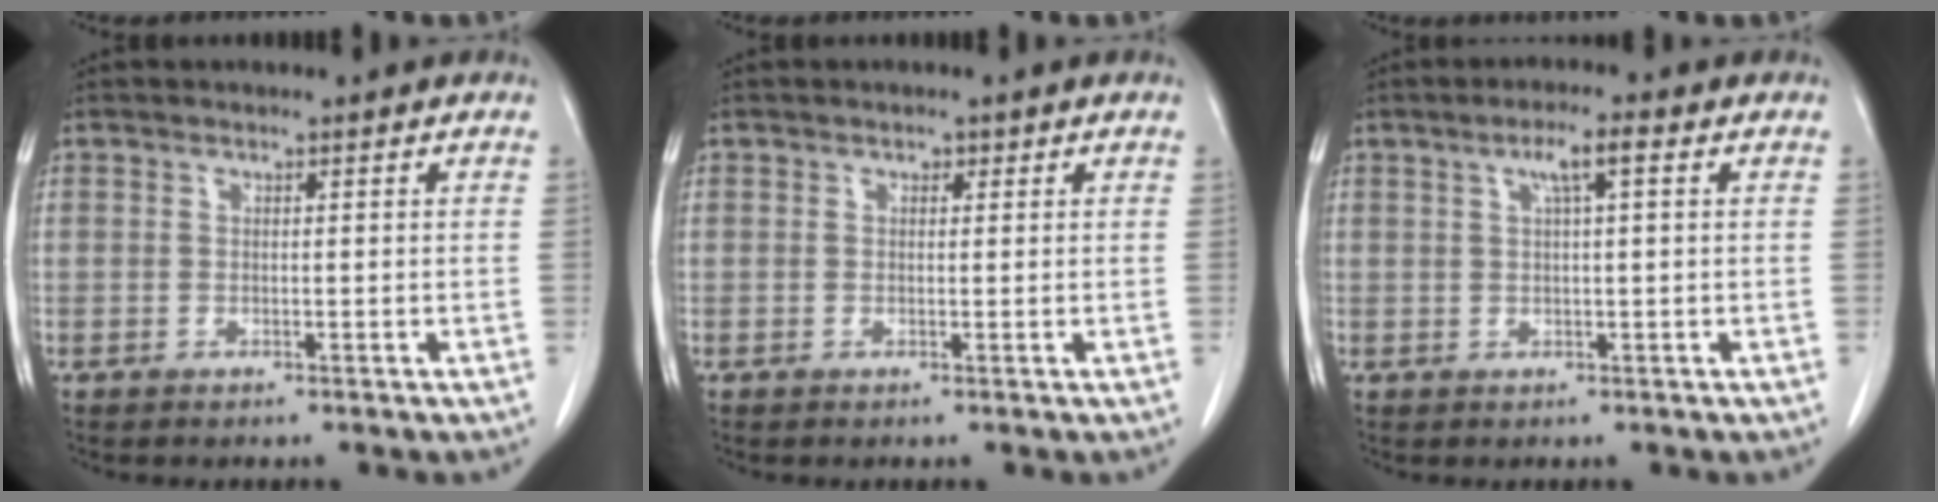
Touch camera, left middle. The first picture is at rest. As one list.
[{"total": 0.6, "force": [0.3, 0.5, 0.2], "torque": [0.000, 0.003, 0.003]}, {"total": 3.3, "force": [1.2, 0.2, 3.1], "torque": [-0.053, 0.009, 0.021]}]